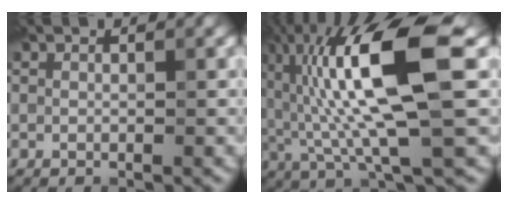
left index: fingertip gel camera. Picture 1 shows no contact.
{"total": 11.9, "force": [1.8, 2.8, 11.5], "torque": [-0.216, 0.009, 0.035]}